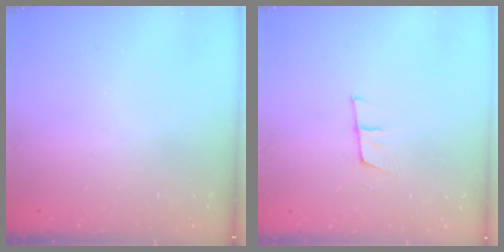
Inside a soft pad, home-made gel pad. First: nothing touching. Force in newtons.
{"total": 6.0, "press": 5.4, "slide": 2.5}